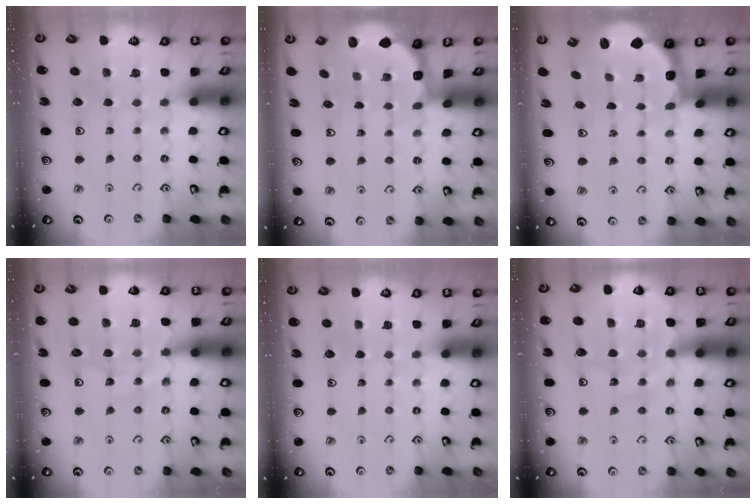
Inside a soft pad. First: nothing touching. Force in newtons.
{"total": 1.8, "press": 1.7, "slide": 0.7}
{"total": 2.5, "press": 1.3, "slide": 2.1}
{"total": 12.5, "press": 12.2, "slide": 3.0}
{"total": 0.0}
{"total": 12.0, "press": 11.8, "slide": 1.6}